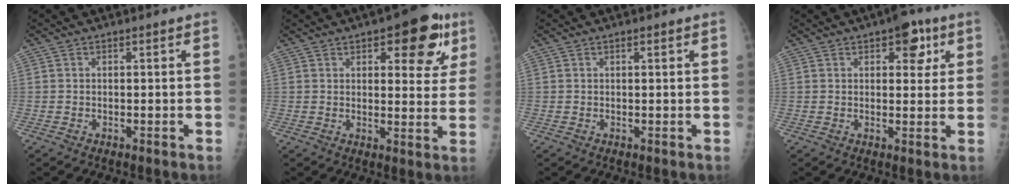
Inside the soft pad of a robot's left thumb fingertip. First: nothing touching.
{"total": 12.5, "force": [6.2, 5.4, 9.4], "torque": [-0.071, -0.018, 0.071]}
{"total": 0.6, "force": [0.4, 0.1, 0.5], "torque": [-0.009, 0.000, 0.005]}
{"total": 6.4, "force": [3.1, 3.3, 4.5], "torque": [-0.027, -0.008, 0.033]}